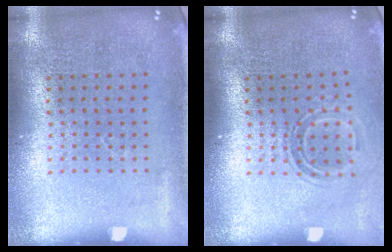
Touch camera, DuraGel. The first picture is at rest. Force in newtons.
{"total": 1.5, "press": 1.1, "slide": 1.1}